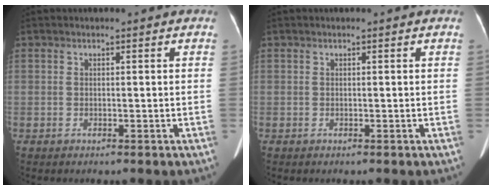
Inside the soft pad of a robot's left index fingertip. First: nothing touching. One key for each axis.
{"total": 0.0}